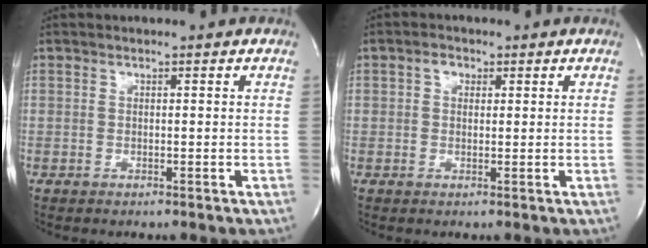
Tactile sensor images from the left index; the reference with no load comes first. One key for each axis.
{"total": 1.9, "fx": 0.8, "fy": 1.4, "fz": 1.0, "tx": -0.020, "ty": 0.007, "tz": 0.011}